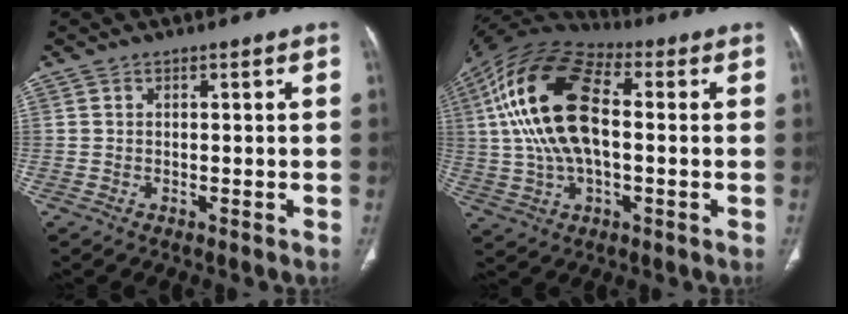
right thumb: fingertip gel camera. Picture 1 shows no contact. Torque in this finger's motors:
{"motor_torque": [0.46, 4.55, 2.40, -0.07, 0.48]}